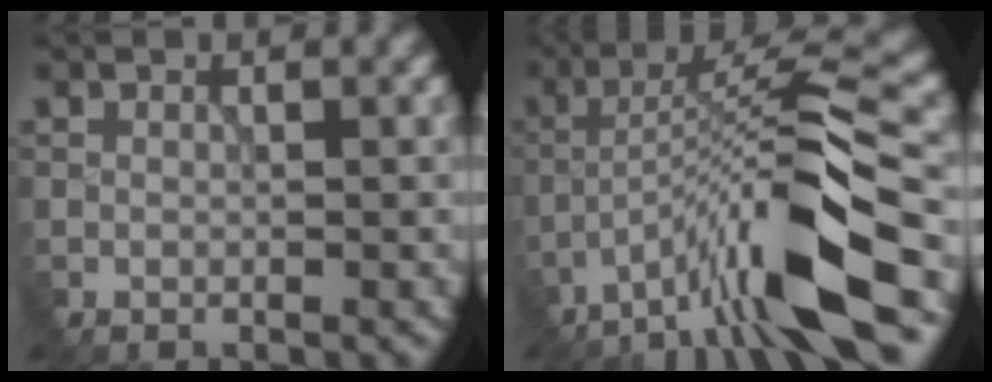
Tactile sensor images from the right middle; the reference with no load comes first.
{"total": 10.3, "force": [-5.7, 1.2, 8.5], "torque": [-0.146, 0.016, -0.100]}